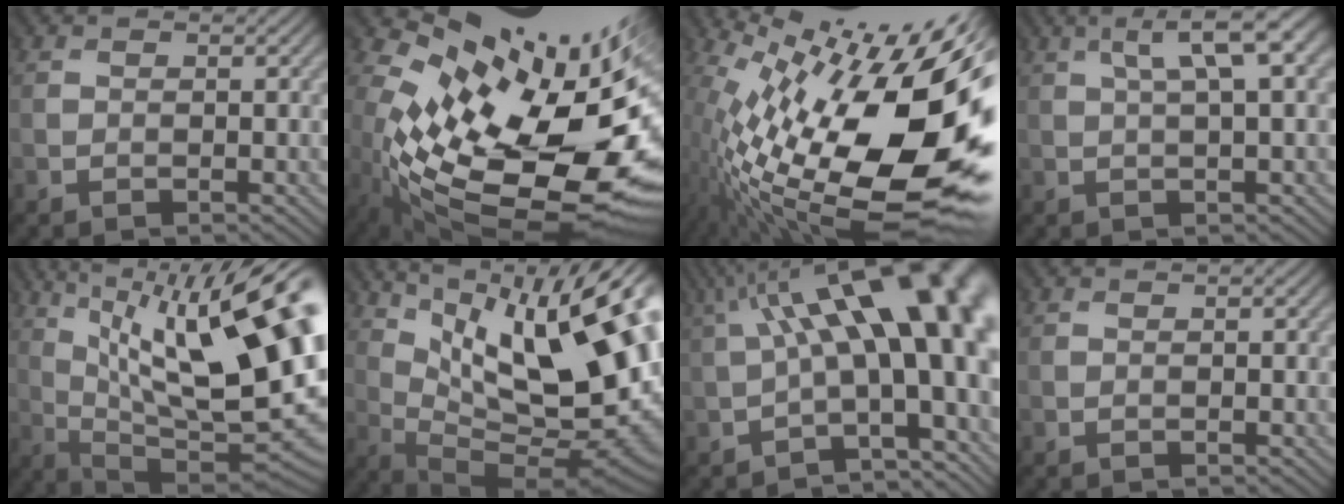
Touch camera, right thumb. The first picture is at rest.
{"total": 16.8, "force": [-0.5, 8.2, 14.7], "torque": [-0.252, -0.055, 0.018]}
{"total": 18.6, "force": [1.7, 6.8, 17.2], "torque": [-0.291, -0.026, 0.025]}
{"total": 5.1, "force": [1.7, 0.4, 4.8], "torque": [-0.075, 0.012, 0.031]}
{"total": 18.5, "force": [5.2, 6.3, 16.6], "torque": [-0.226, 0.030, 0.081]}
{"total": 19.0, "force": [7.2, 6.5, 16.3], "torque": [-0.232, 0.032, 0.124]}
{"total": 15.4, "force": [1.4, 5.0, 14.5], "torque": [-0.209, 0.031, 0.025]}
{"total": 0.0}